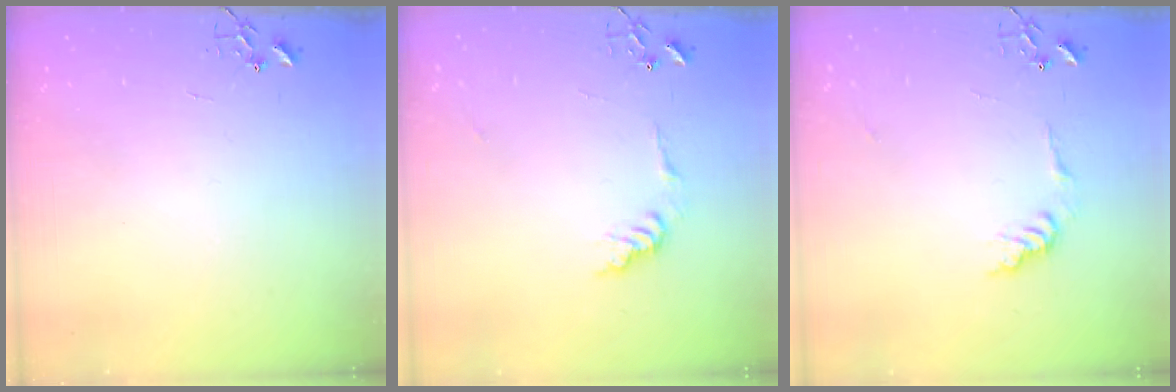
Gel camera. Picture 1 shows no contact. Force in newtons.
{"total": 8.4, "press": 8.4, "slide": 0.4}
{"total": 8.4, "press": 8.4, "slide": 0.4}